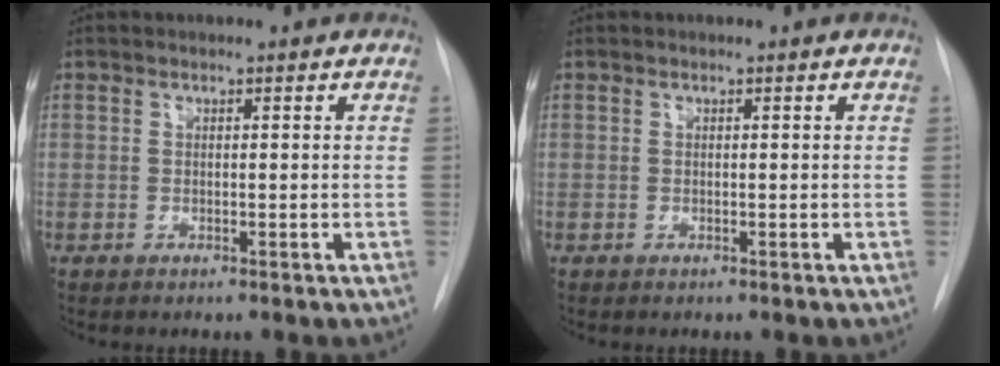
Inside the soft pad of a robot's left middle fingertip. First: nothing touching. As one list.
[{"total": 0.0}]